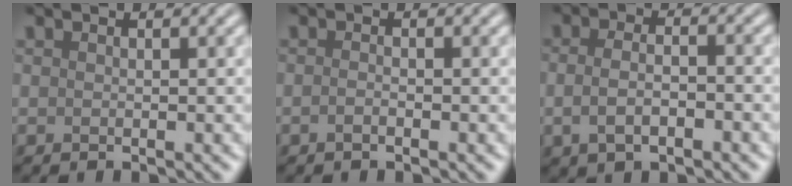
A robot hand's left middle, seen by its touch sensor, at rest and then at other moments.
{"total": 0.8, "force": [-0.4, 0.2, 0.6], "torque": [-0.012, -0.001, -0.009]}
{"total": 3.5, "force": [-0.9, 1.7, 2.9], "torque": [-0.059, -0.004, -0.019]}